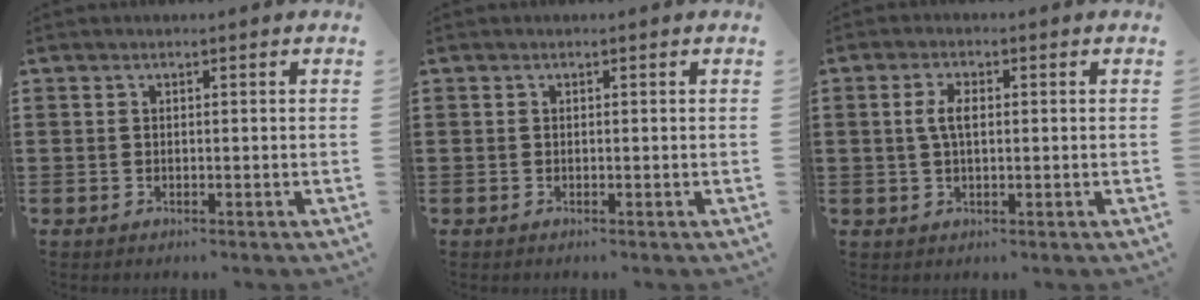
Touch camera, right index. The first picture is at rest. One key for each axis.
{"total": 0.0}
{"total": 3.5, "fx": 0.4, "fy": 1.4, "fz": 3.2, "tx": -0.072, "ty": 0.004, "tz": 0.002}